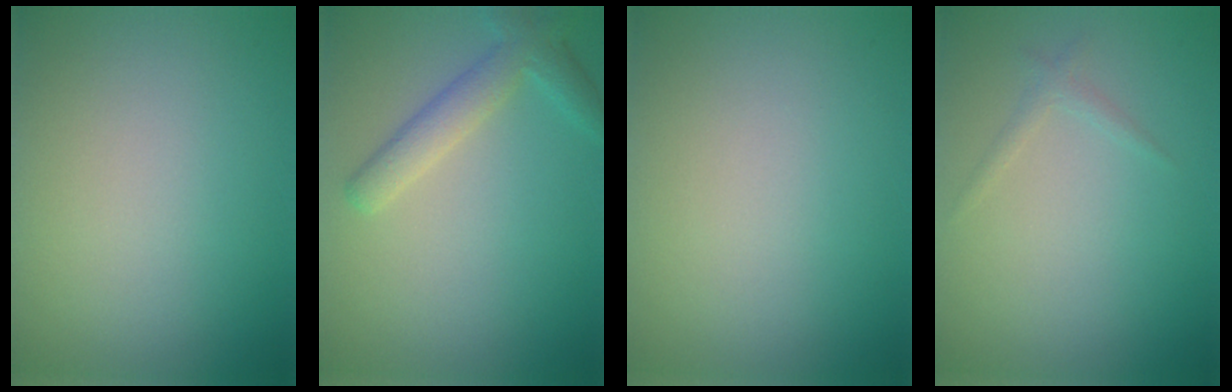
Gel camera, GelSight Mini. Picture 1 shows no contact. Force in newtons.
{"total": 3.1, "press": 3.1, "slide": 0.3}
{"total": 0.0}
{"total": 0.9, "press": 0.9, "slide": 0.1}